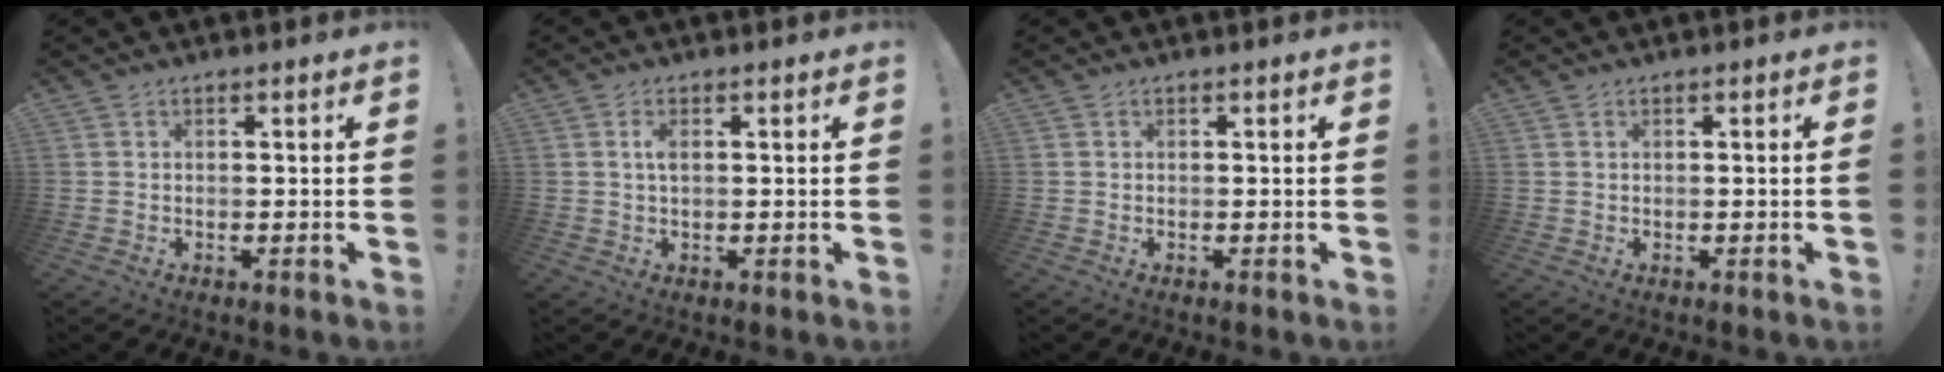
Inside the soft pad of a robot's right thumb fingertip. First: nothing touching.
{"total": 2.0, "force": [0.3, 0.7, 1.9], "torque": [-0.033, 0.003, 0.002]}
{"total": 0.0}
{"total": 0.7, "force": [0.0, -0.4, 0.5], "torque": [-0.009, -0.002, -0.002]}